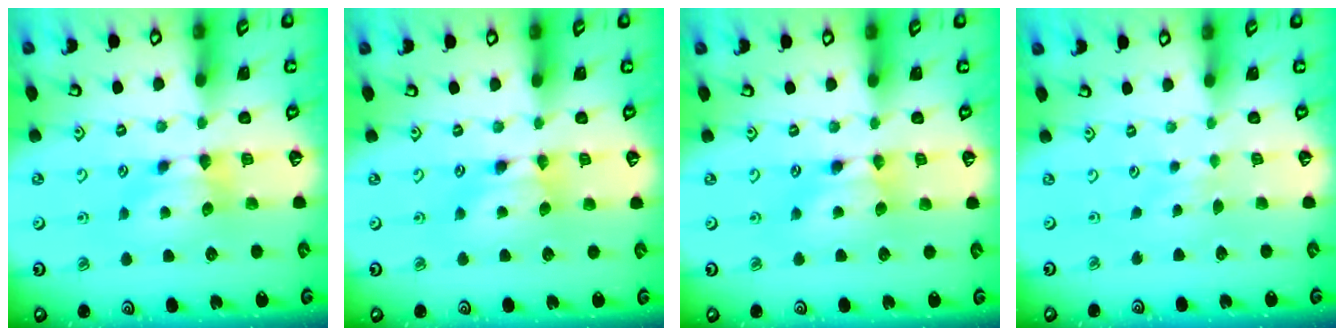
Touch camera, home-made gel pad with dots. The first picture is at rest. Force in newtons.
{"total": 1.7, "press": 1.7, "slide": 0.1}
{"total": 1.6, "press": 1.6, "slide": 0.2}
{"total": 2.3, "press": 2.3, "slide": 0.3}